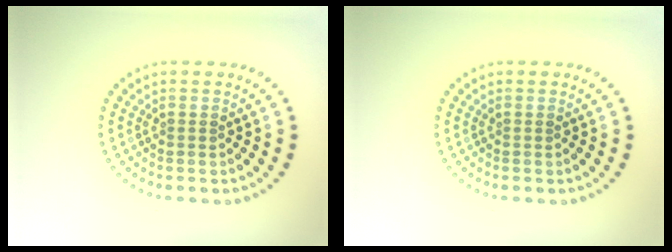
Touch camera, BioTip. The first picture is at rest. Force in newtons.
{"total": 0.0}